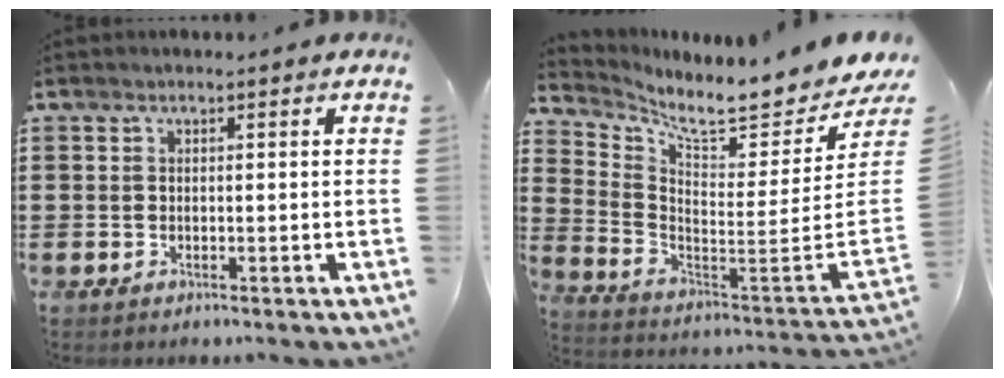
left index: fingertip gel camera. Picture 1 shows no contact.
{"total": 7.1, "force": [6.4, -0.4, 3.1], "torque": [-0.080, -0.076, 0.101]}